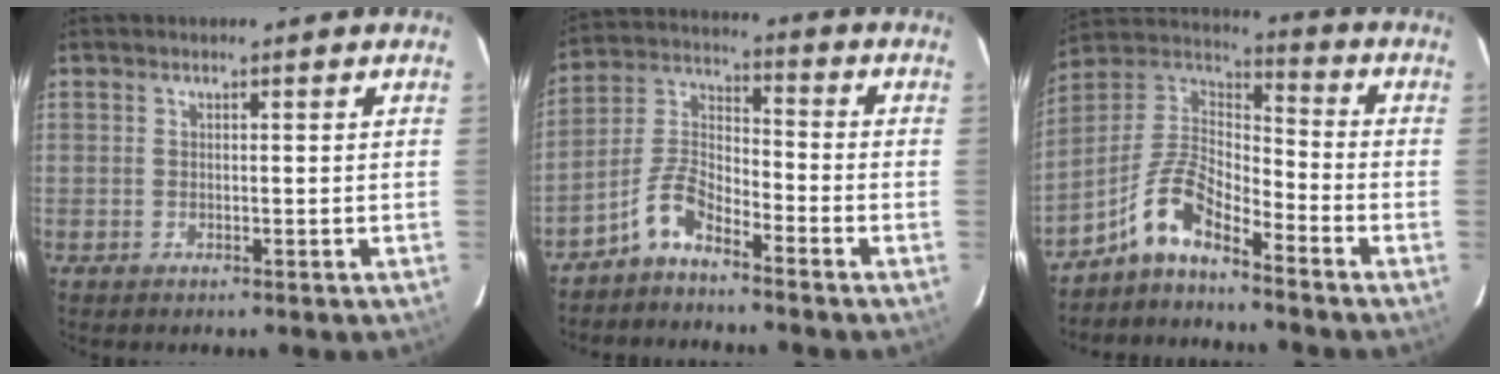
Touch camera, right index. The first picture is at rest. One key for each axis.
{"total": 6.6, "fx": -5.0, "fy": 2.3, "fz": 3.6, "tx": -0.083, "ty": 0.016, "tz": -0.105}
{"total": 9.1, "fx": -6.8, "fy": 3.0, "fz": 5.3, "tx": -0.120, "ty": 0.034, "tz": -0.133}